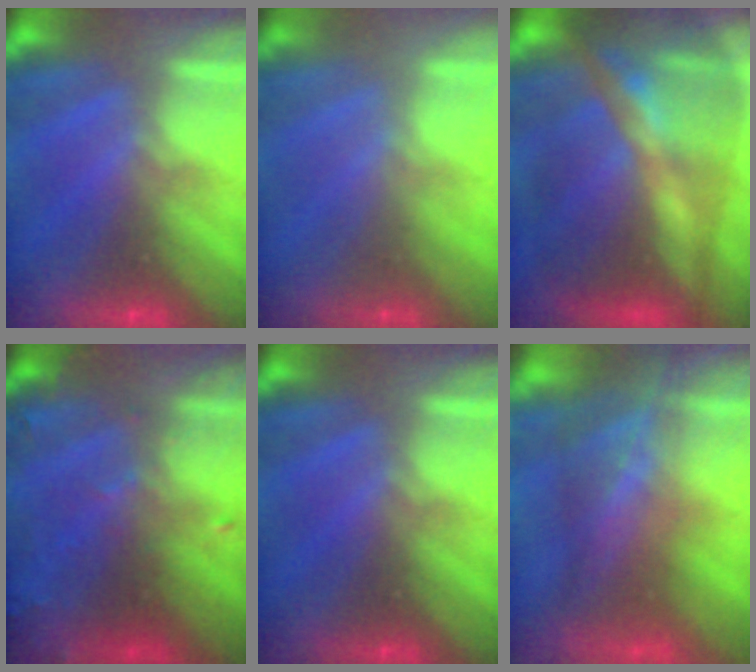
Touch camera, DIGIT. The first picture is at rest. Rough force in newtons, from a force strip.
{"total": 2.1}
{"total": 9.0}
{"total": 6.8}
{"total": 0.0}
{"total": 10.6}